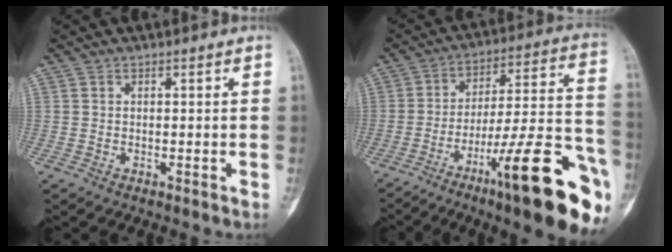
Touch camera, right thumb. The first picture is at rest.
{"total": 25.4, "force": [-12.5, 4.6, 21.6], "torque": [-0.261, 0.069, -0.190]}